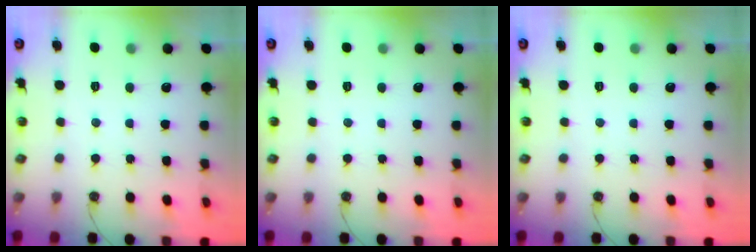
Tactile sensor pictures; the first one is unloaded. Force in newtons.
{"total": 0.0}
{"total": 0.0}